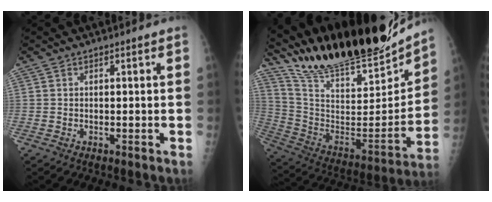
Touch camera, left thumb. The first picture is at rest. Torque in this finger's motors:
{"motor_torque": [1.96, -1.68, 1.08, -1.68, 0.09]}